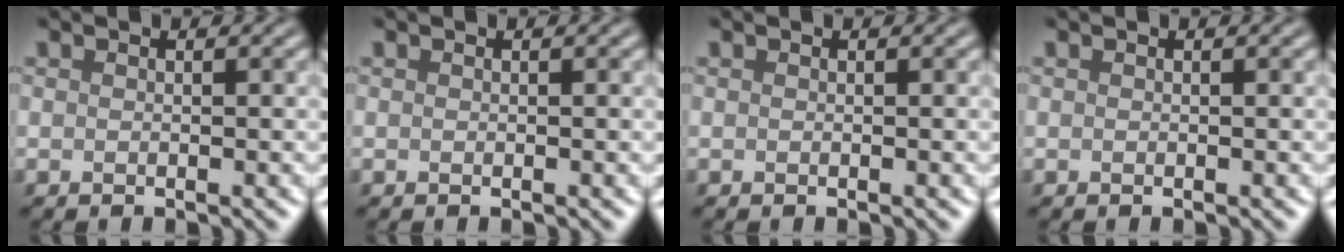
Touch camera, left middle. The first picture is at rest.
{"total": 0.0}
{"total": 0.0}
{"total": 0.0}